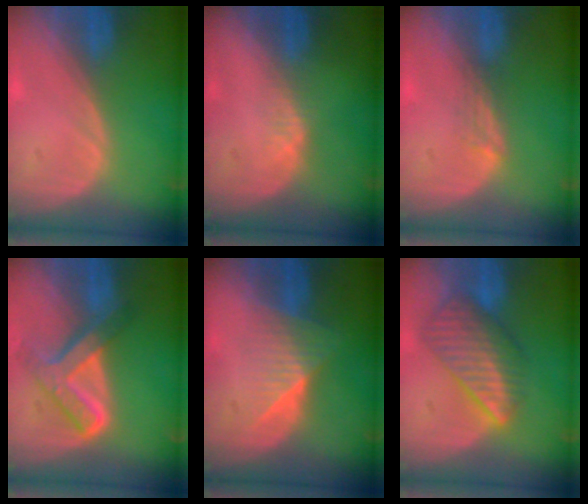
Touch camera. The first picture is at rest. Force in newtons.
{"total": 1.4, "press": 1.2, "slide": 0.7}
{"total": 1.8, "press": 1.3, "slide": 1.2}
{"total": 7.9, "press": 6.7, "slide": 4.1}
{"total": 6.3, "press": 5.5, "slide": 3.0}
{"total": 8.4, "press": 7.4, "slide": 3.9}